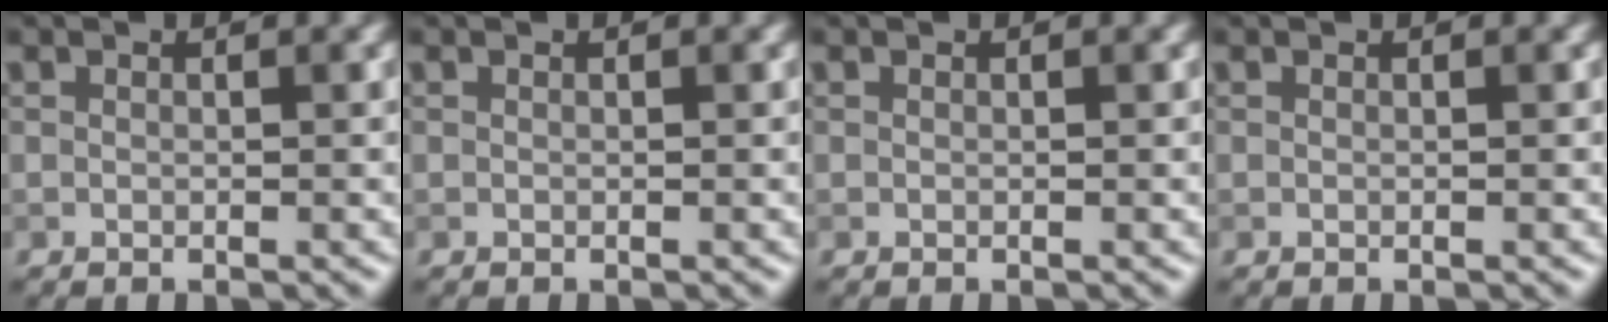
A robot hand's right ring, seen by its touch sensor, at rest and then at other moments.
{"total": 0.0}
{"total": 0.0}
{"total": 0.0}